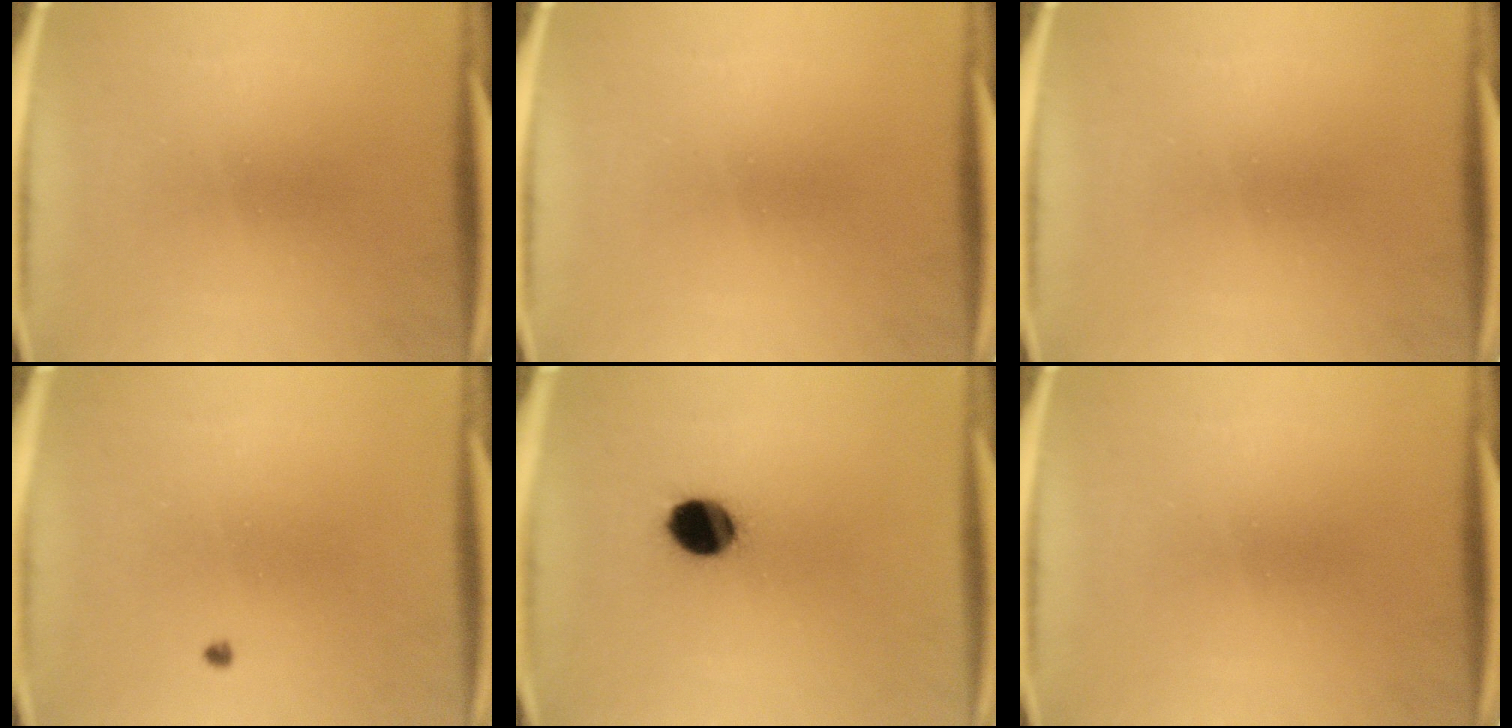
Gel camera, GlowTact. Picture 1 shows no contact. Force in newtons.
{"total": 0.0}
{"total": 0.0}
{"total": 0.7}
{"total": 9.3}
{"total": 0.0}